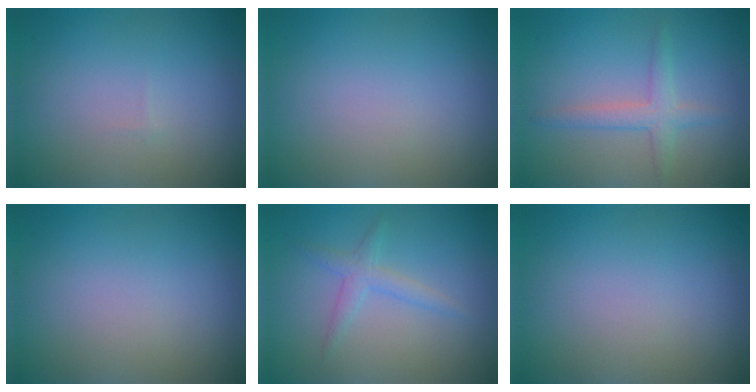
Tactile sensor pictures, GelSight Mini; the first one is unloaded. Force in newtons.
{"total": 0.0}
{"total": 2.2, "press": 2.2, "slide": 0.0}
{"total": 0.0}
{"total": 1.8, "press": 1.8, "slide": 0.0}
{"total": 0.0}